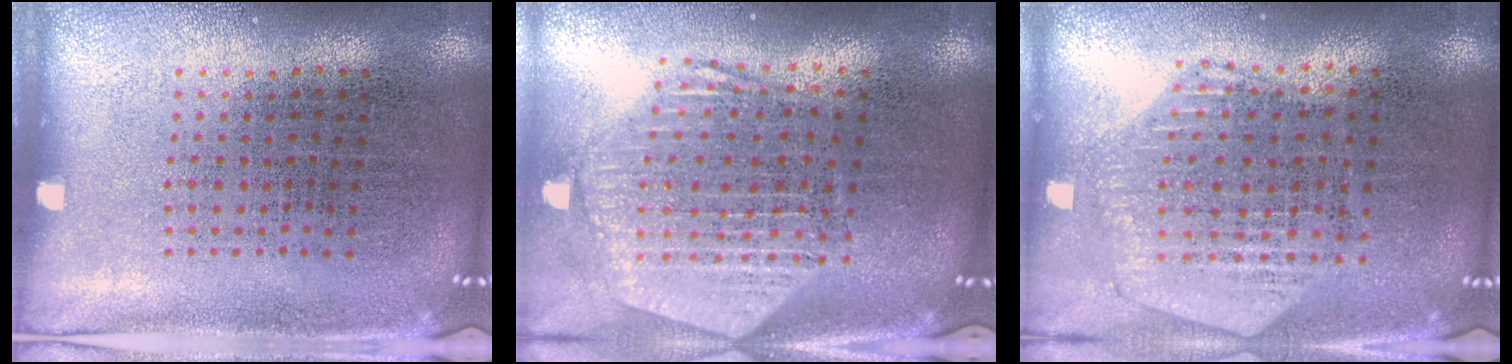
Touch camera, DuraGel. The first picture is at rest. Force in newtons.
{"total": 2.6, "press": 2.1, "slide": 1.5}
{"total": 1.1, "press": 1.1, "slide": 0.1}